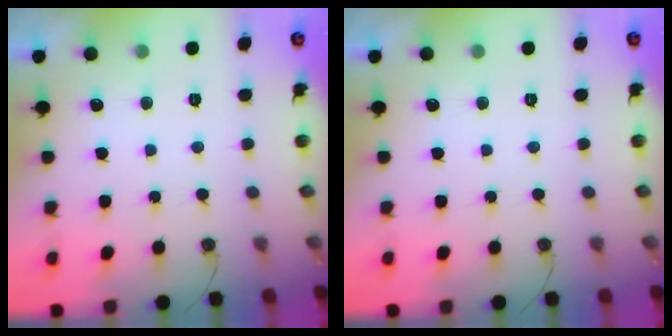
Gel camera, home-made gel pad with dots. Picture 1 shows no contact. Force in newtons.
{"total": 0.0}